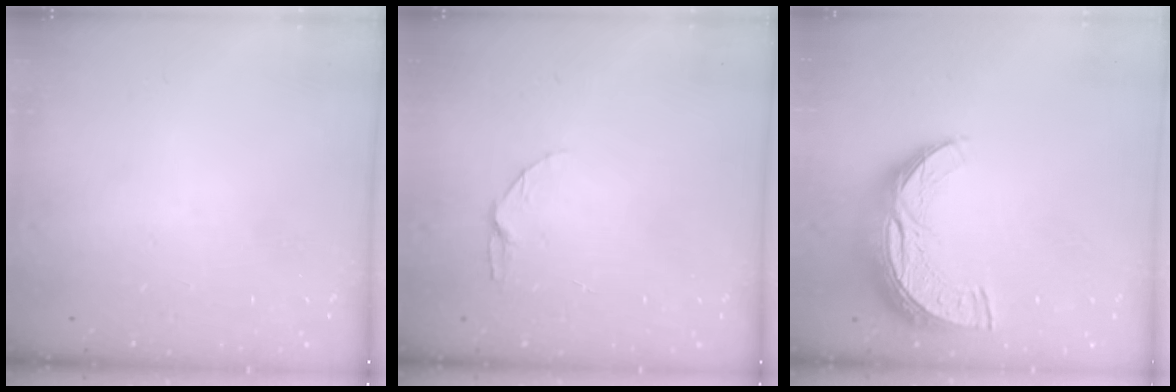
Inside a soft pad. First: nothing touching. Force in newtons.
{"total": 5.2, "press": 5.2, "slide": 0.6}
{"total": 13.7, "press": 13.6, "slide": 0.8}